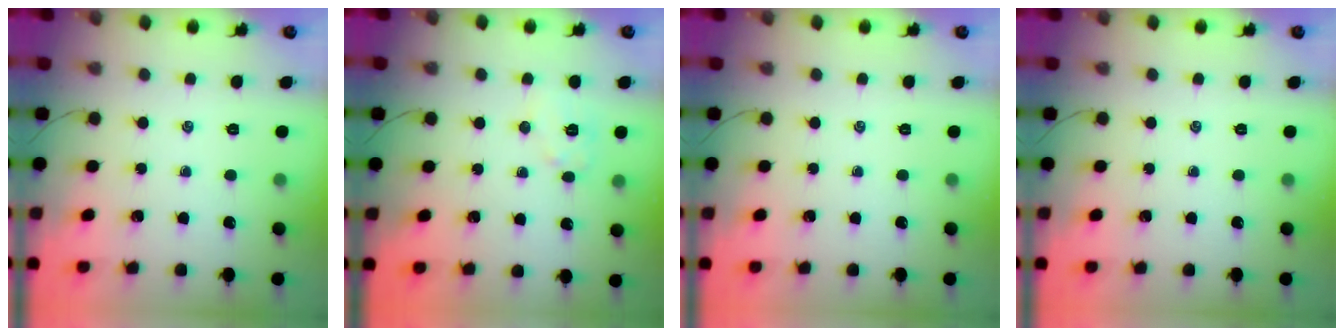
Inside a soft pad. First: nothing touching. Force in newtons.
{"total": 6.2, "press": 6.2, "slide": 0.5}
{"total": 0.0}
{"total": 0.0}